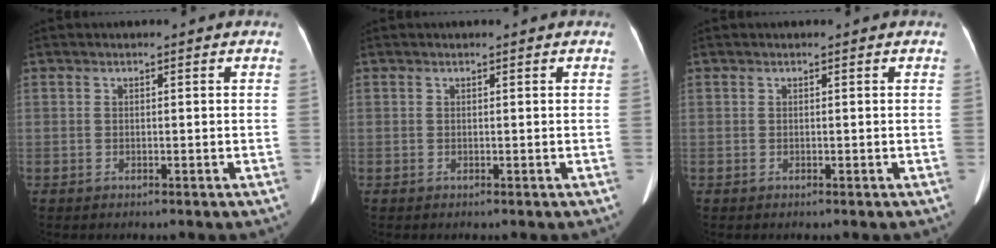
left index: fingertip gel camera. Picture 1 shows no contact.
{"total": 0.0}
{"total": 0.0}